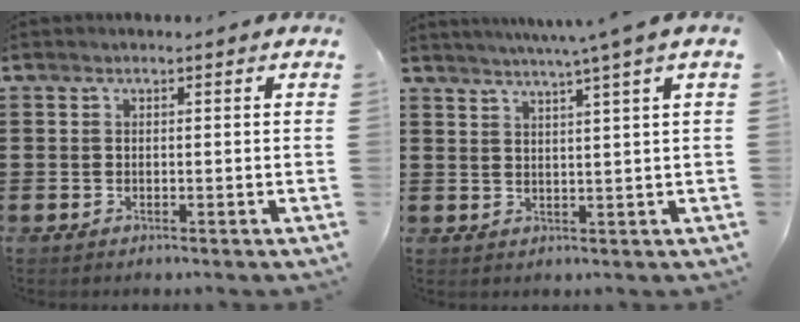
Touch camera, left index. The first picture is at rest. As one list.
[{"total": 3.5, "force": [2.5, -1.3, 2.0], "torque": [-0.044, -0.011, 0.037]}]